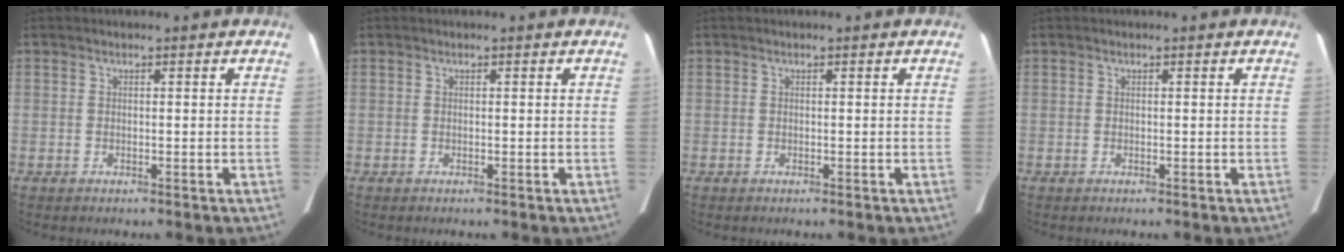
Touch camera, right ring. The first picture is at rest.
{"total": 0.0}
{"total": 0.0}
{"total": 0.0}